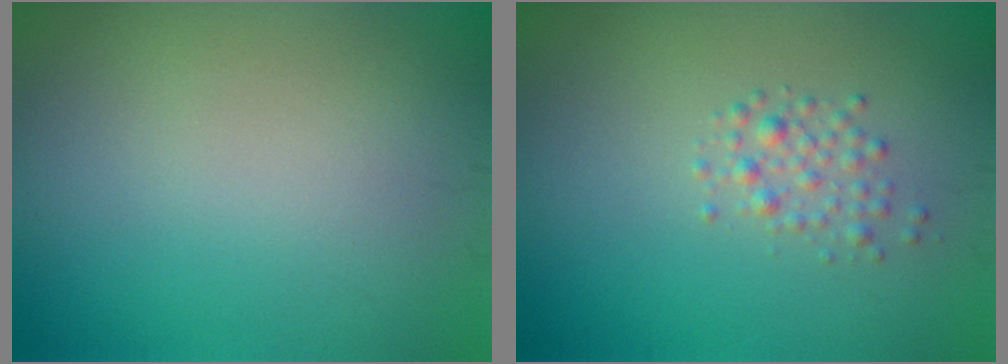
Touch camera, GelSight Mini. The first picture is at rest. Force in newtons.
{"total": 1.6, "press": 1.6, "slide": 0.1}